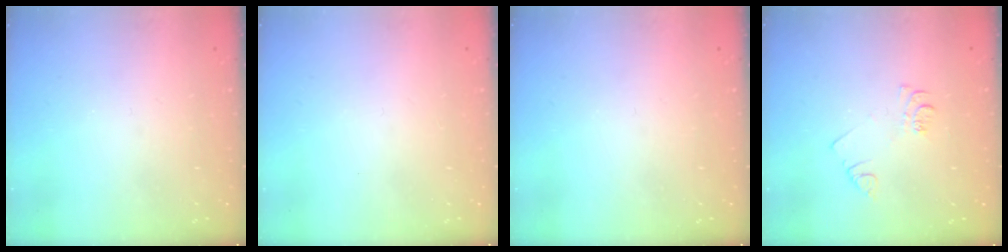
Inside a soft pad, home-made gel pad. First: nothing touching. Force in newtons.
{"total": 1.6, "press": 1.6, "slide": 0.1}
{"total": 0.0}
{"total": 5.5, "press": 5.5, "slide": 0.5}